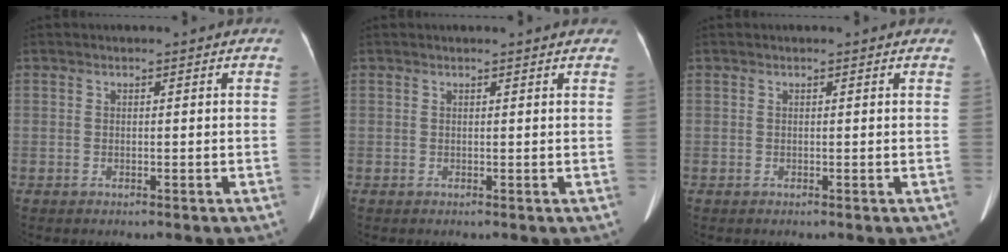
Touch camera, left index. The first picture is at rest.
{"total": 5.3, "force": [5.1, 0.7, 1.6], "torque": [-0.017, 0.009, 0.037]}
{"total": 1.1, "force": [1.0, 0.3, 0.3], "torque": [-0.010, 0.004, -0.001]}